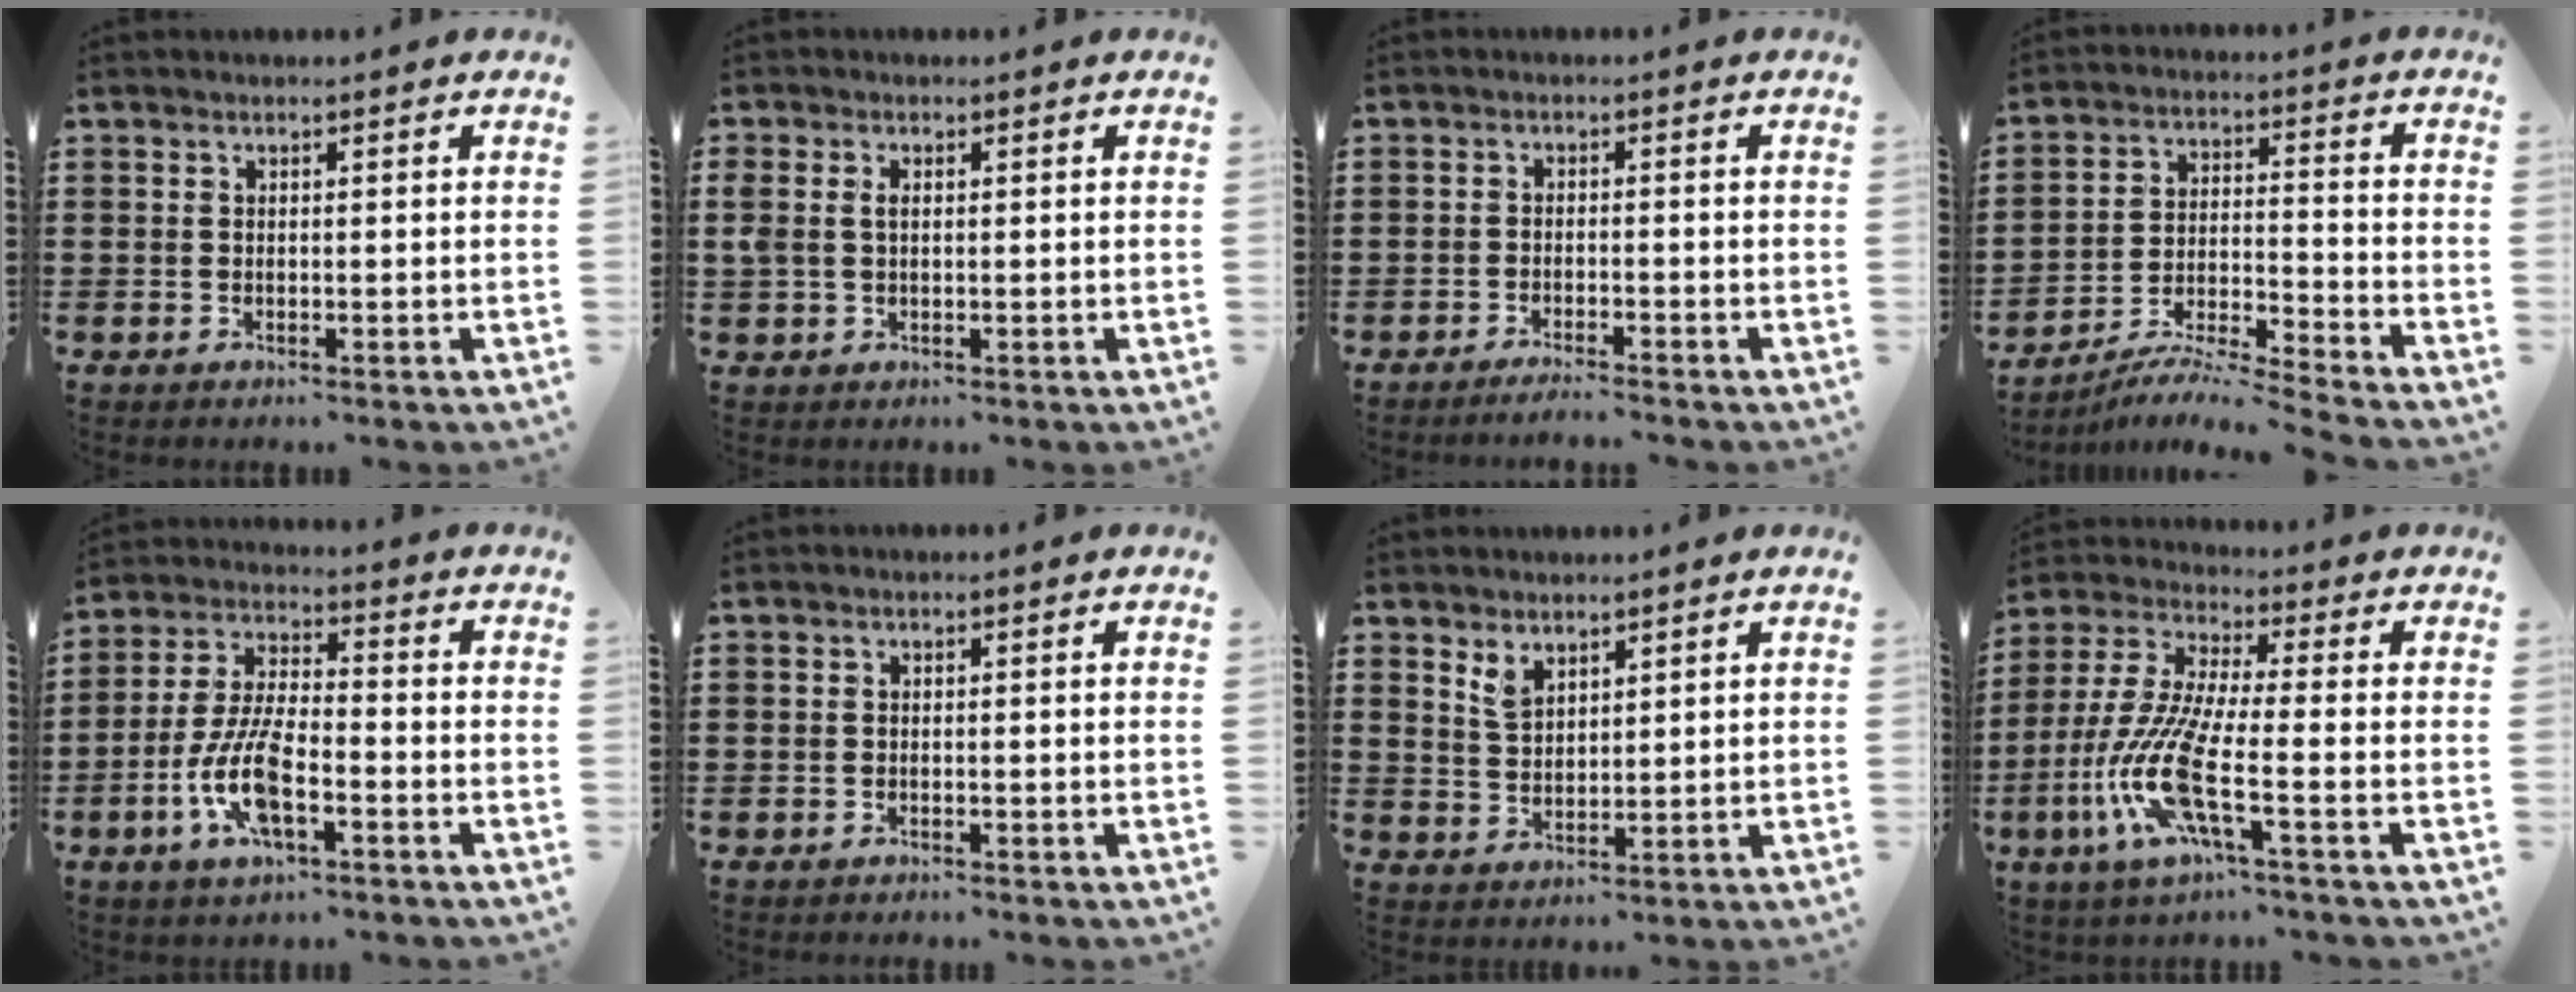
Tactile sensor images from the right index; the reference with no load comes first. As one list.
[{"total": 2.0, "force": [0.3, 1.3, 1.5], "torque": [-0.032, 0.008, 0.004]}, {"total": 1.9, "force": [-1.8, -0.2, 0.5], "torque": [-0.008, 0.001, -0.036]}, {"total": 6.0, "force": [-5.7, -0.7, 1.6], "torque": [-0.030, -0.011, -0.116]}, {"total": 9.8, "force": [-3.7, 3.5, 8.3], "torque": [-0.190, -0.008, -0.072]}, {"total": 0.6, "force": [-0.6, 0.1, 0.0], "torque": [-0.001, -0.001, -0.013]}, {"total": 3.0, "force": [2.3, 1.5, 1.2], "torque": [-0.029, 0.002, 0.044]}, {"total": 12.2, "force": [-4.5, 2.7, 11.0], "torque": [-0.268, -0.023, -0.095]}]